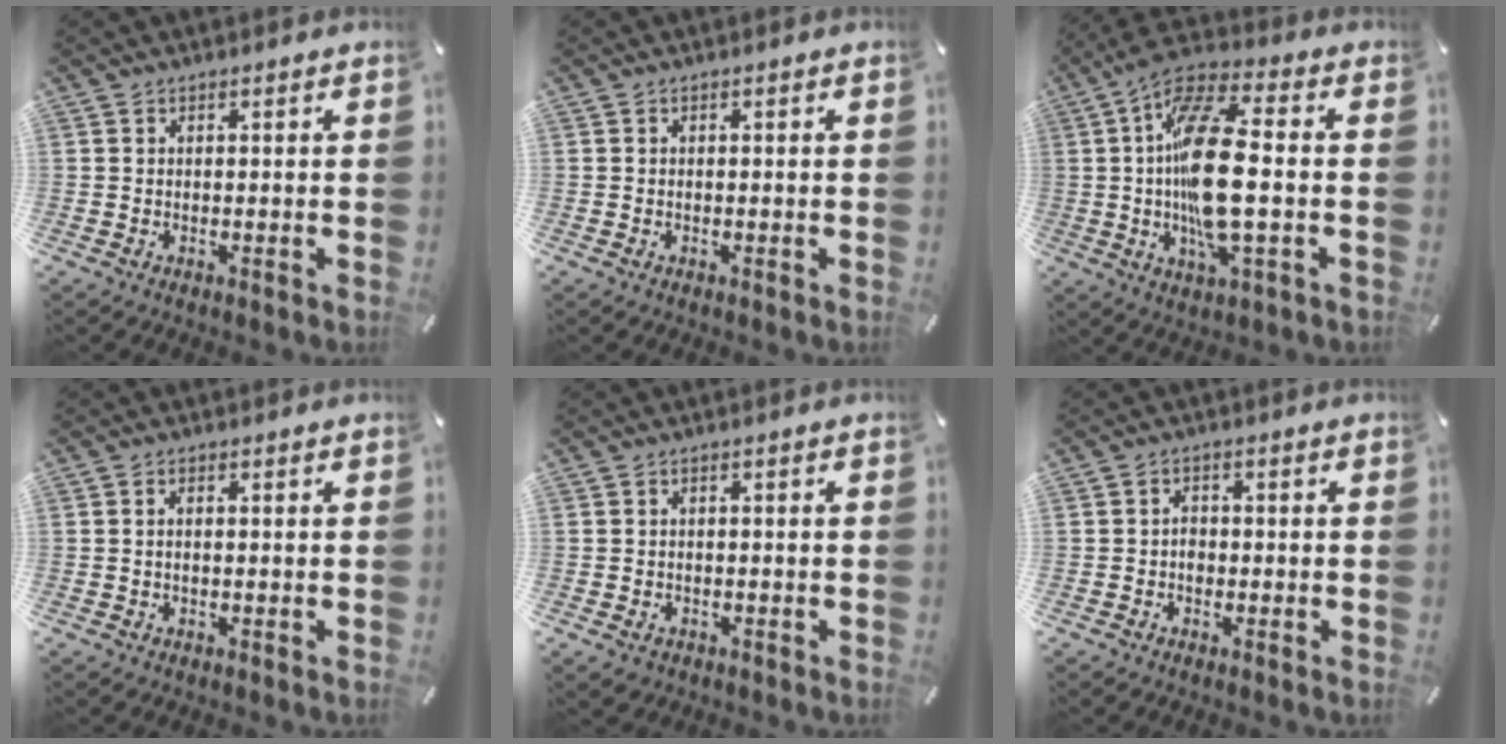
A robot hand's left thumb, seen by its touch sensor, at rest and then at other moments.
{"total": 0.5, "force": [-0.2, 0.3, 0.4], "torque": [-0.008, -0.003, -0.004]}
{"total": 19.1, "force": [-0.7, 6.3, 18.0], "torque": [-0.372, -0.009, -0.017]}
{"total": 1.1, "force": [-0.1, 0.5, 1.0], "torque": [-0.019, 0.002, -0.002]}
{"total": 1.8, "force": [-0.9, 1.3, 0.7], "torque": [-0.013, 0.004, -0.020]}
{"total": 2.0, "force": [-0.5, 1.6, 1.2], "torque": [-0.024, 0.007, -0.011]}